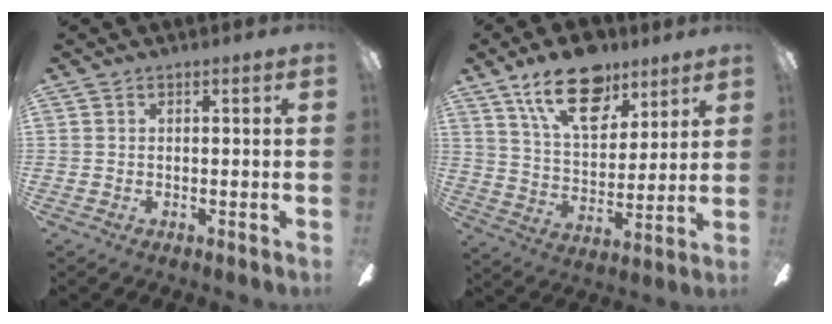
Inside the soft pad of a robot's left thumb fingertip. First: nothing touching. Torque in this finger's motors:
{"motor_torque": [2.22, 1.67, 1.44, -1.32, 0.44]}